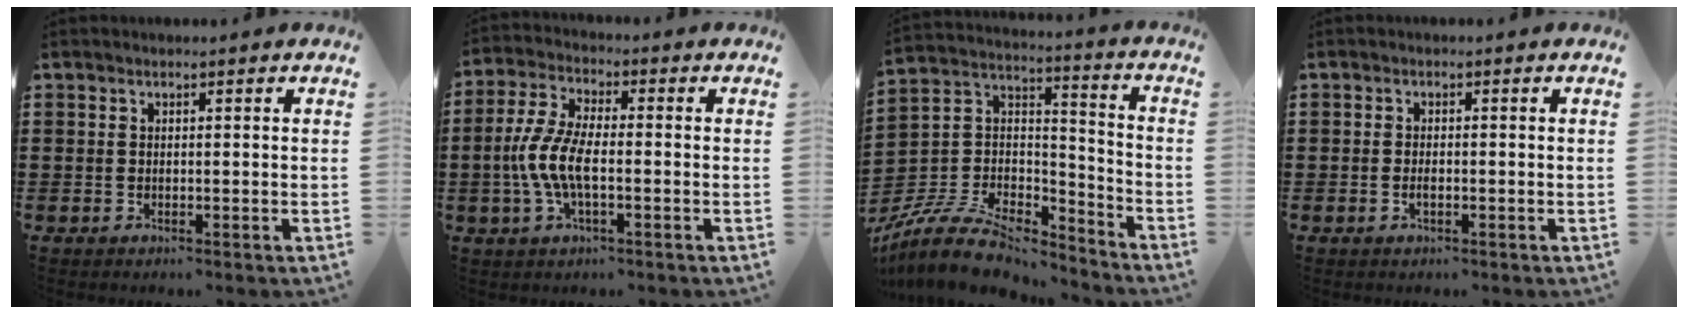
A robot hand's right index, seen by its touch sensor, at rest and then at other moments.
{"total": 7.5, "force": [-1.8, 3.0, 6.6], "torque": [-0.162, -0.010, -0.042]}
{"total": 9.1, "force": [-7.6, 3.0, 3.8], "torque": [-0.093, 0.005, -0.154]}
{"total": 1.2, "force": [-0.5, 0.4, 1.0], "torque": [-0.019, -0.005, -0.008]}